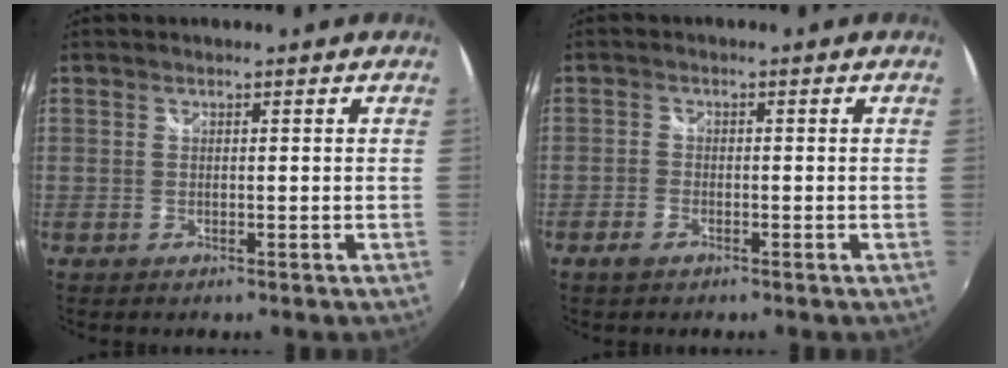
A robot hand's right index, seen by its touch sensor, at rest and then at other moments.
{"total": 2.4, "force": [-1.7, 1.2, 1.0], "torque": [-0.028, 0.000, -0.035]}